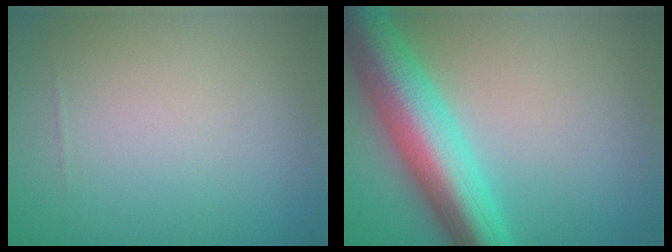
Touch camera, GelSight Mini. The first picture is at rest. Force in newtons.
{"total": 9.6, "press": 9.6, "slide": 0.3}